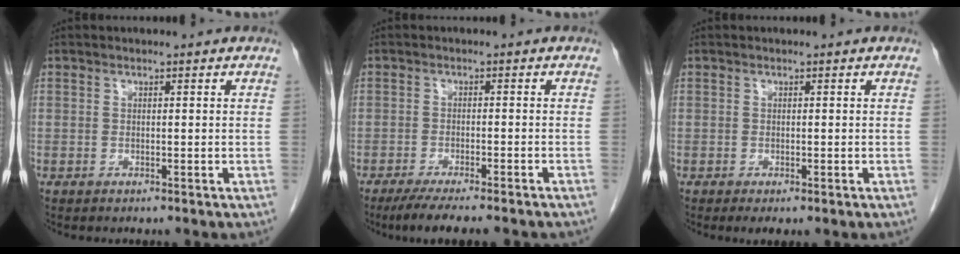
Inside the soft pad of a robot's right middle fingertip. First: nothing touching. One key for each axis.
{"total": 10.4, "fx": -8.7, "fy": 0.8, "fz": 5.6, "tx": -0.072, "ty": -0.017, "tz": -0.127}
{"total": 2.1, "fx": -1.3, "fy": 0.5, "fz": 1.6, "tx": -0.022, "ty": -0.006, "tz": -0.017}